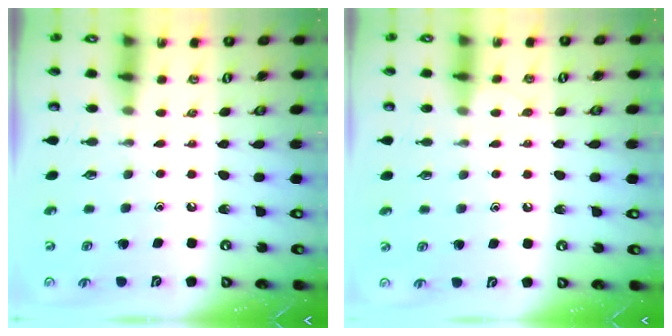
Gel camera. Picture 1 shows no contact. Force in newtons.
{"total": 5.0, "press": 5.0, "slide": 0.6}